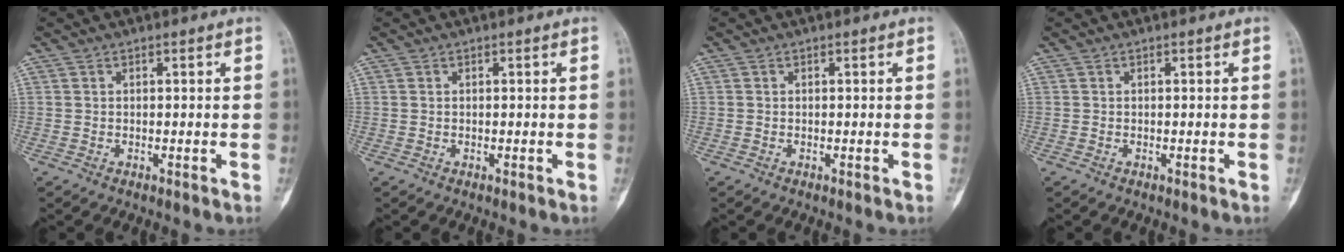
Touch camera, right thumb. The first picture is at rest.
{"total": 0.0}
{"total": 0.0}
{"total": 0.0}